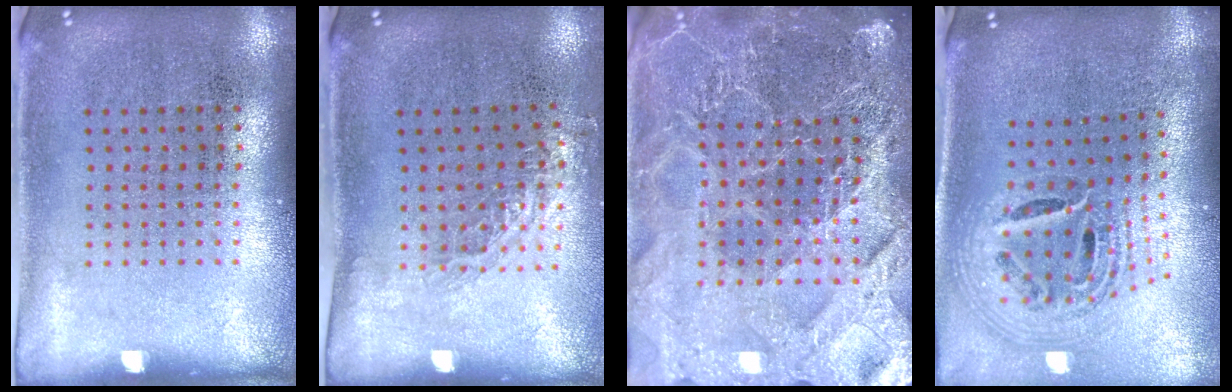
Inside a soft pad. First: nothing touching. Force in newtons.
{"total": 0.8, "press": 0.8, "slide": 0.3}
{"total": 5.6, "press": 5.0, "slide": 2.6}
{"total": 2.1, "press": 1.7, "slide": 1.4}